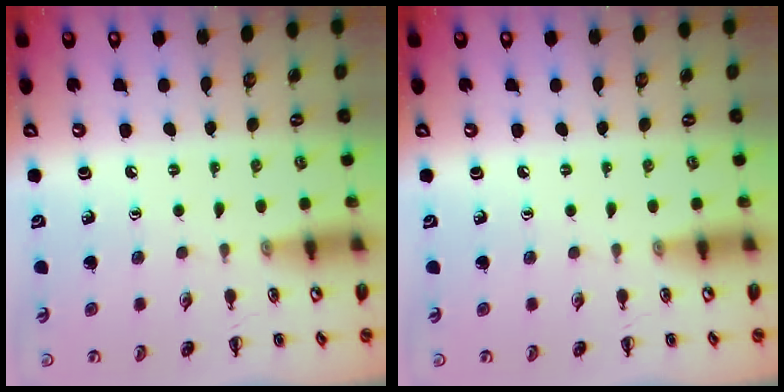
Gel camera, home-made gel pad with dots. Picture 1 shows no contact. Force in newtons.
{"total": 0.0}